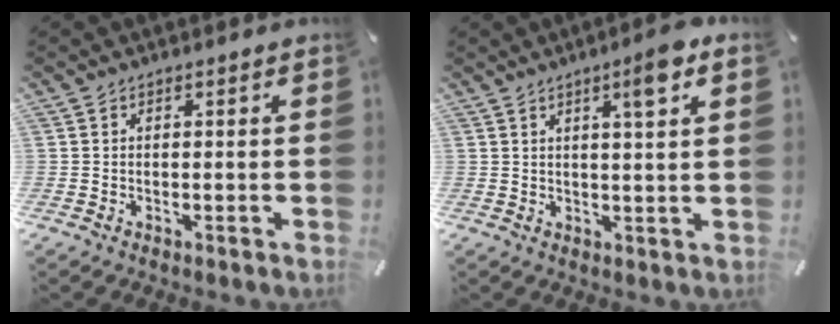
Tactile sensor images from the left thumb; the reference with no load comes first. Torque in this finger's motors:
{"motor_torque": [0.37, 0.33, 0.67, -0.61, 0.23]}